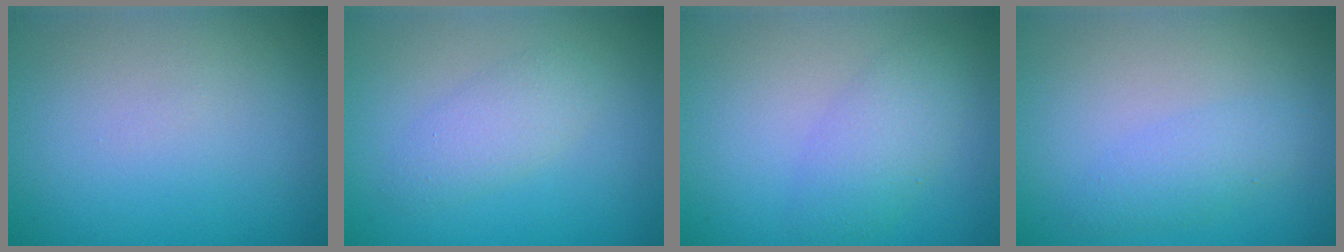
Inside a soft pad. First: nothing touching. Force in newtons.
{"total": 2.2, "press": 2.2, "slide": 0.1}
{"total": 3.0, "press": 3.0, "slide": 0.1}
{"total": 1.9, "press": 1.9, "slide": 0.1}